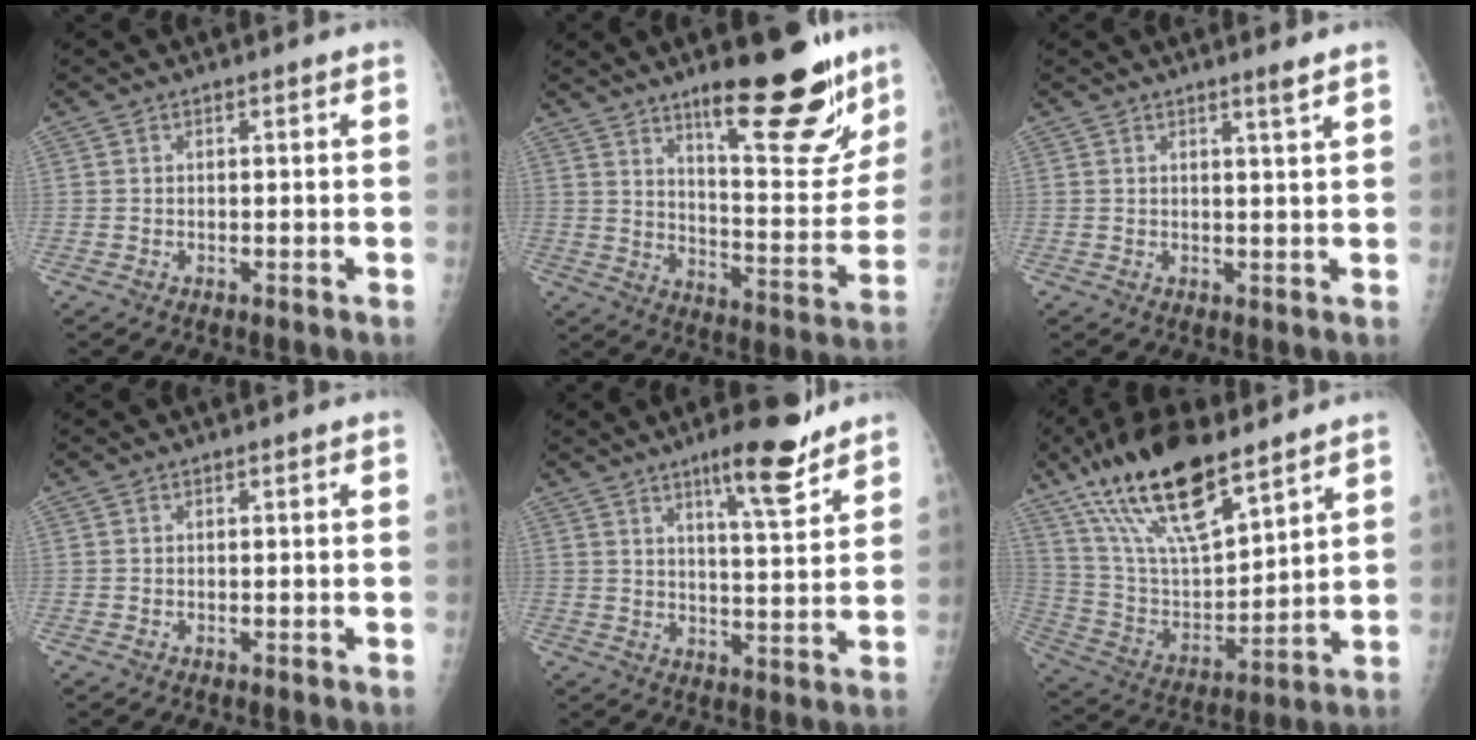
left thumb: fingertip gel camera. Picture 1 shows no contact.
{"total": 20.8, "force": [13.9, 5.6, 14.3], "torque": [-0.156, -0.096, 0.210]}
{"total": 2.3, "force": [1.6, -0.6, 1.5], "torque": [-0.025, -0.018, 0.028]}
{"total": 0.0}
{"total": 10.5, "force": [7.2, 1.9, 7.3], "torque": [-0.098, -0.048, 0.109]}
{"total": 22.0, "force": [14.6, 7.6, 14.7], "torque": [-0.250, -0.049, 0.276]}